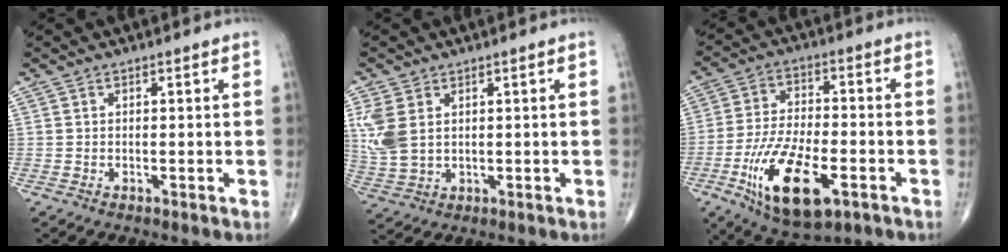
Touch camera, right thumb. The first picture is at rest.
{"total": 7.6, "force": [2.0, 5.1, 5.4], "torque": [-0.131, -0.003, 0.051]}
{"total": 17.3, "force": [-6.8, 7.5, 14.0], "torque": [-0.256, 0.011, -0.111]}